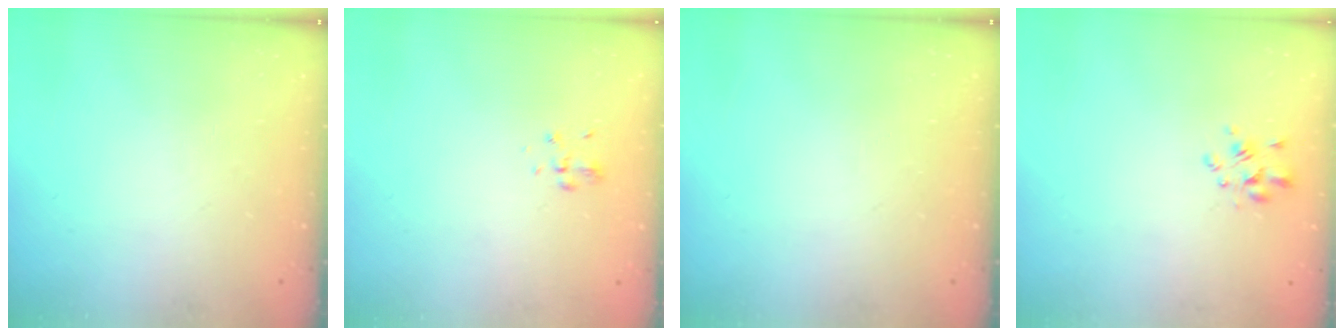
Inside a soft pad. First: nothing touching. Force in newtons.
{"total": 1.9, "press": 1.6, "slide": 0.9}
{"total": 0.0}
{"total": 2.4, "press": 2.3, "slide": 0.7}